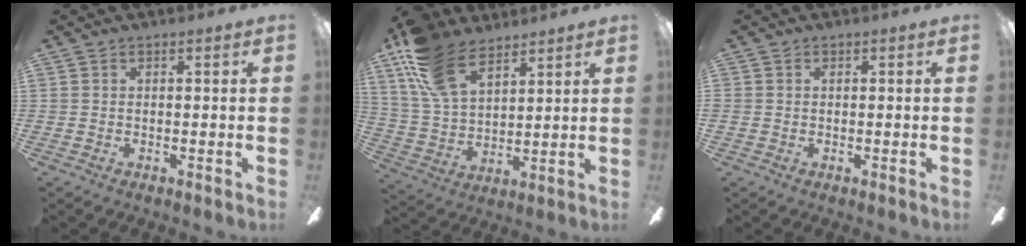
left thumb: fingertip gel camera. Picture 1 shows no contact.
{"total": 16.5, "force": [10.6, 8.6, 9.3], "torque": [-0.201, -0.028, 0.201]}
{"total": 0.5, "force": [-0.1, 0.5, 0.1], "torque": [0.000, 0.005, -0.004]}